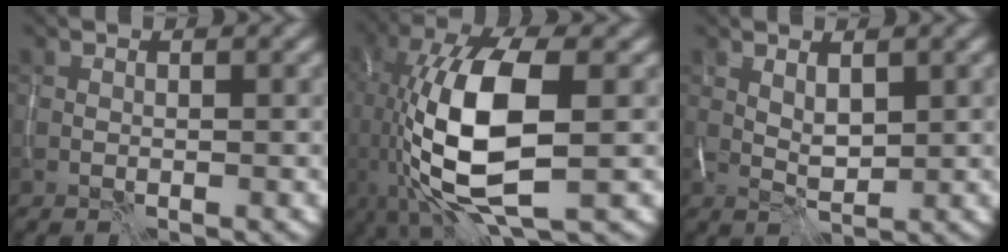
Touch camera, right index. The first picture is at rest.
{"total": 12.0, "force": [-1.3, 4.7, 11.0], "torque": [-0.214, 0.001, -0.026]}
{"total": 2.1, "force": [0.9, 0.8, 1.7], "torque": [-0.033, -0.005, 0.019]}